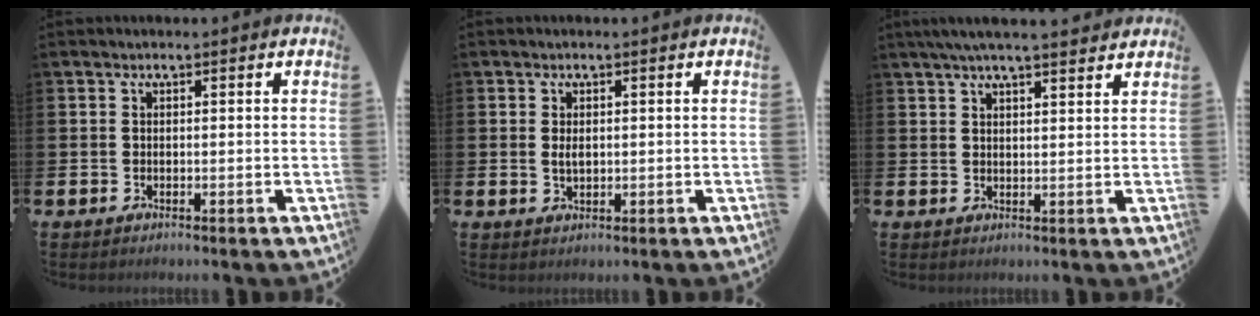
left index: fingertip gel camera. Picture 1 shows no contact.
{"total": 1.3, "force": [0.3, 0.7, 1.0], "torque": [-0.007, -0.001, 0.002]}
{"total": 4.5, "force": [4.1, 0.2, 1.8], "torque": [-0.041, -0.009, 0.074]}